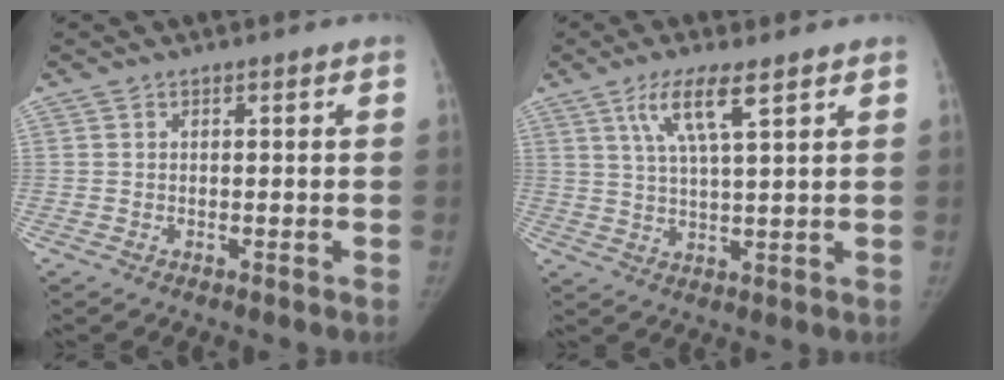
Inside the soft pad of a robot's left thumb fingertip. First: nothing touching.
{"total": 7.8, "force": [4.2, 1.2, 6.4], "torque": [-0.127, -0.015, 0.084]}